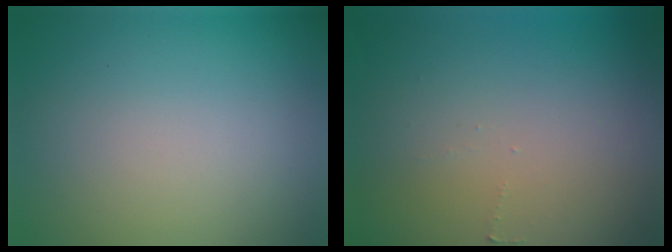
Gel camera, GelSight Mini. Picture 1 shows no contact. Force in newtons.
{"total": 0.5, "press": 0.5, "slide": 0.1}